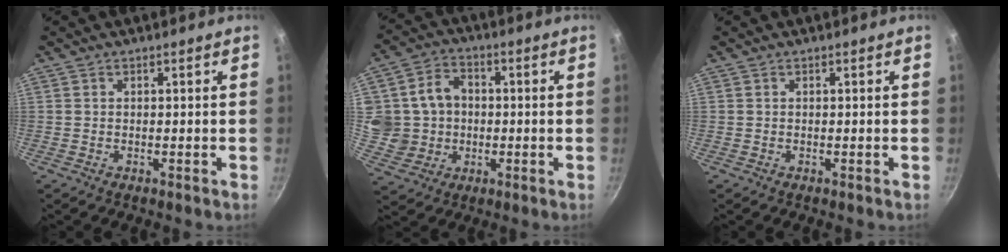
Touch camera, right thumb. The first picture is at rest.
{"total": 10.8, "force": [0.6, 9.8, 4.5], "torque": [-0.055, 0.011, 0.018]}
{"total": 0.0}